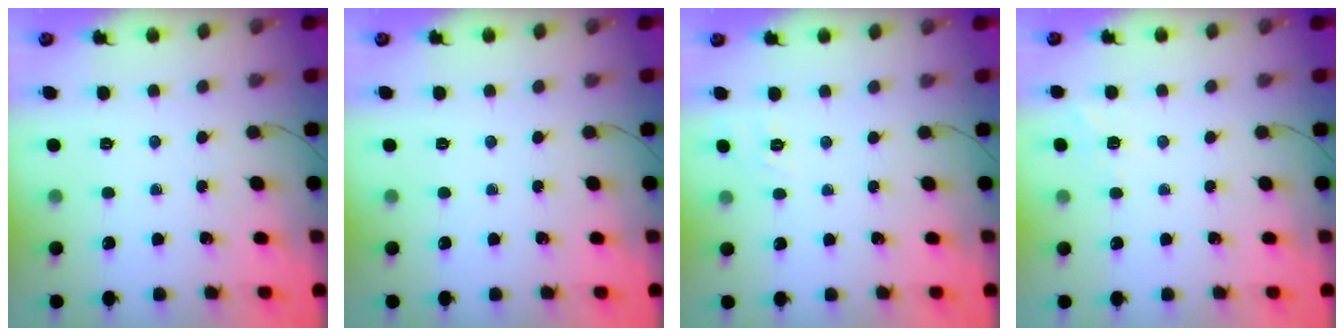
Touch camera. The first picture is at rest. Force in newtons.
{"total": 0.0}
{"total": 6.6, "press": 6.3, "slide": 2.0}
{"total": 7.0, "press": 6.8, "slide": 1.7}